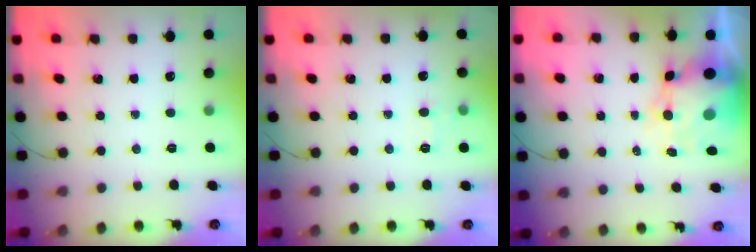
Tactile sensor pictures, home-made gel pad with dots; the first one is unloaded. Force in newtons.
{"total": 5.6, "press": 5.3, "slide": 1.8}
{"total": 9.4, "press": 9.1, "slide": 2.3}